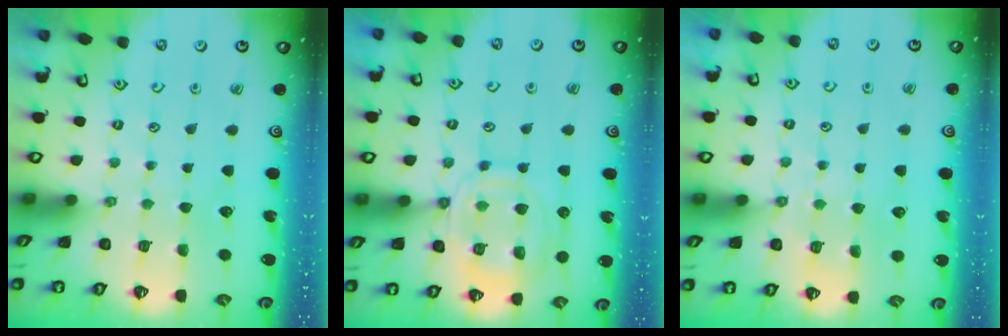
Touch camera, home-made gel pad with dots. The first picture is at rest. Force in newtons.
{"total": 13.6, "press": 13.6, "slide": 1.3}
{"total": 5.1, "press": 5.1, "slide": 0.6}